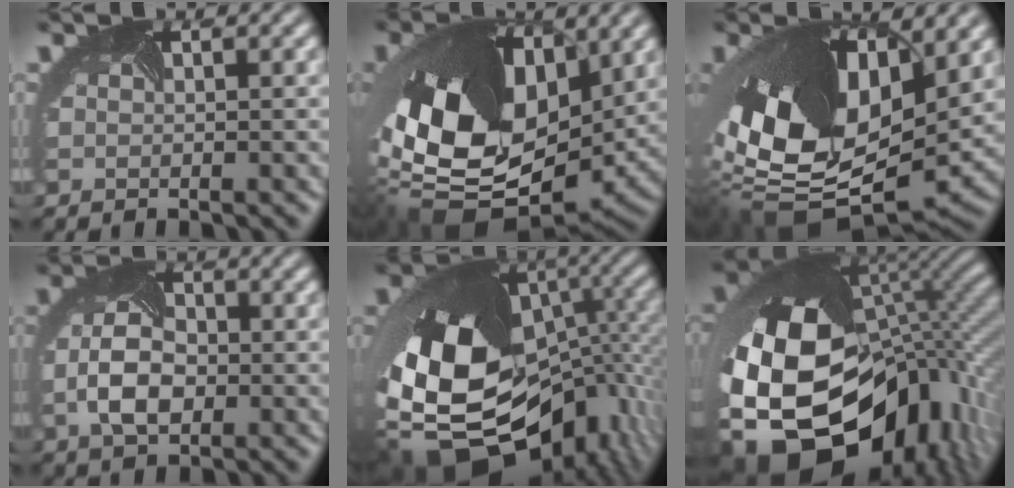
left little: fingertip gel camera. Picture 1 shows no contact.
{"total": 16.4, "force": [-0.5, 11.1, 12.0], "torque": [-0.284, -0.047, 0.016]}
{"total": 16.0, "force": [0.9, 9.7, 12.7], "torque": [-0.278, -0.032, 0.034]}
{"total": 4.6, "force": [-0.8, 3.1, 3.3], "torque": [-0.091, -0.003, -0.020]}
{"total": 18.7, "force": [-4.9, 12.9, 12.6], "torque": [-0.264, -0.043, -0.058]}
{"total": 20.3, "force": [-6.0, 14.3, 13.1], "torque": [-0.278, -0.043, -0.077]}